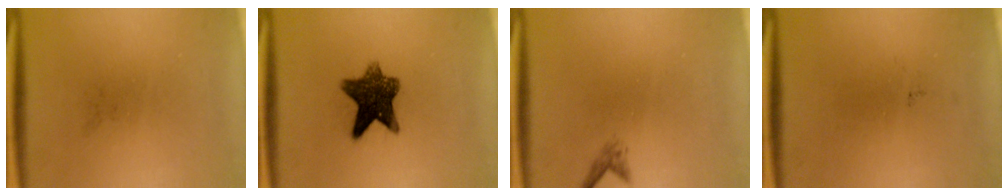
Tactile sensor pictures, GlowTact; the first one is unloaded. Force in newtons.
{"total": 9.5}
{"total": 1.0}
{"total": 0.0}